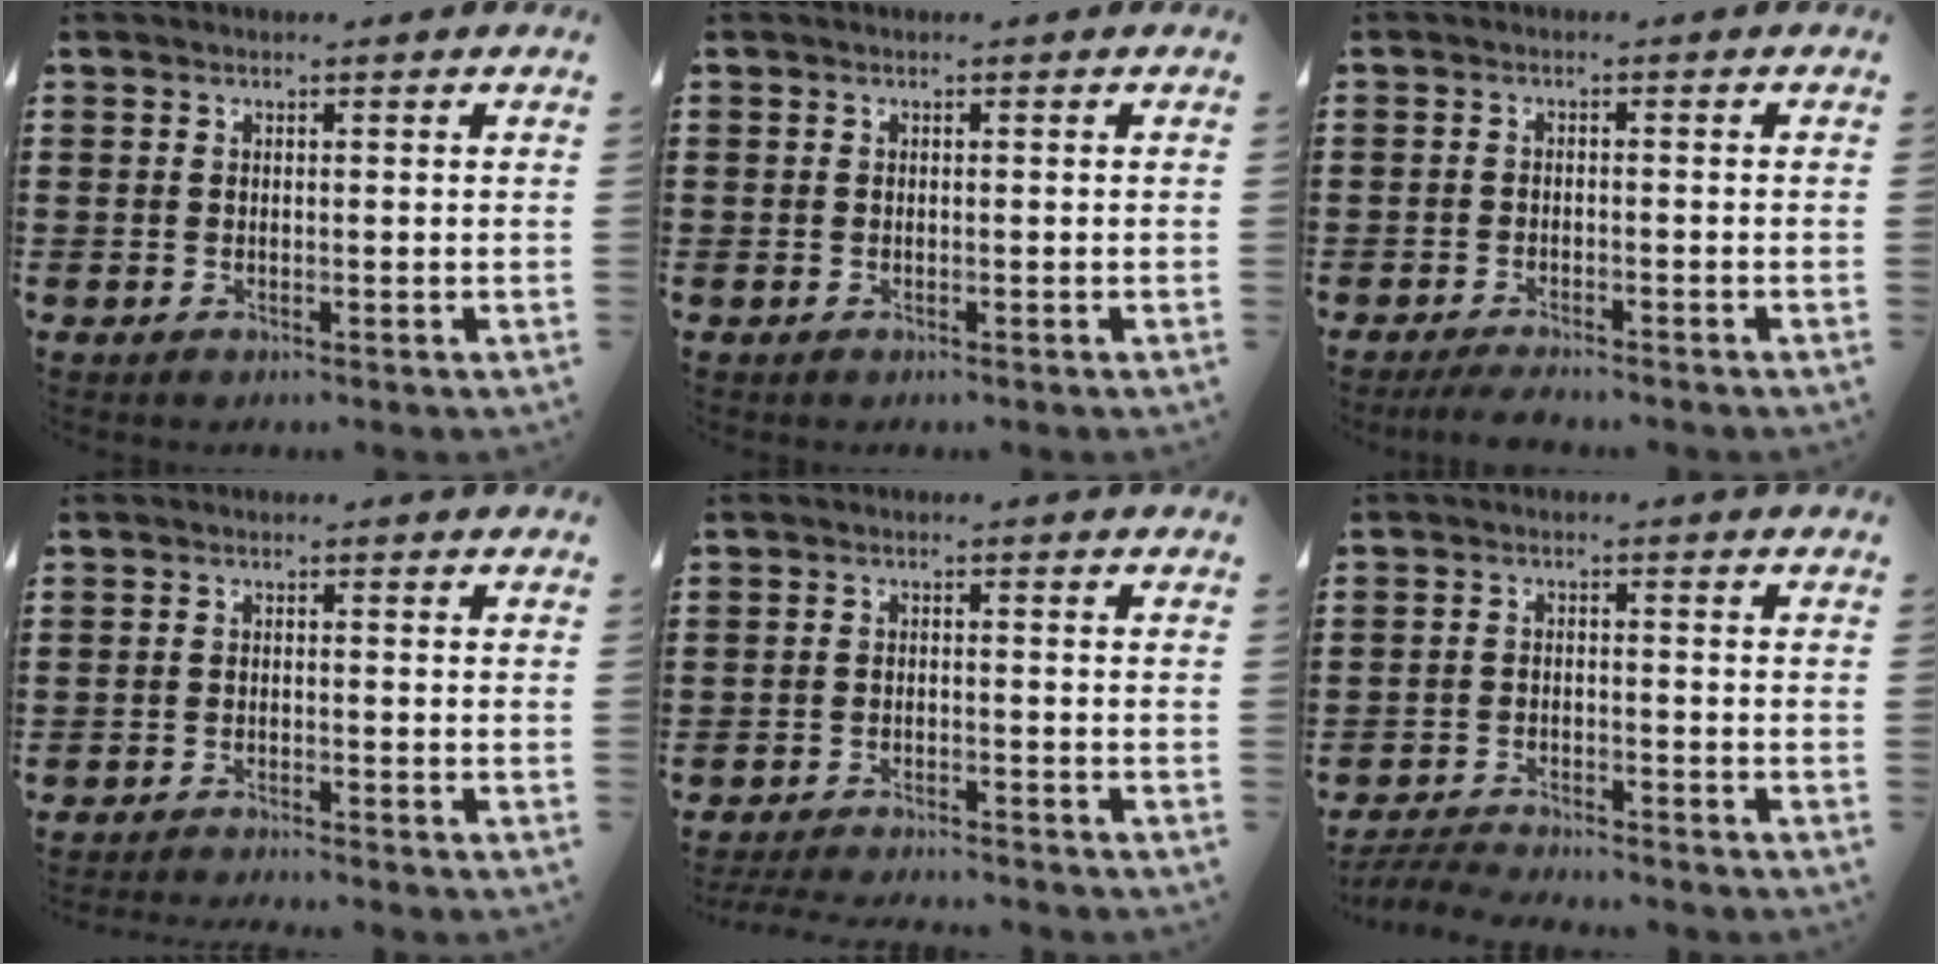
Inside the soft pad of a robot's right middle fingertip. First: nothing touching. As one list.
[{"total": 0.0}, {"total": 2.6, "force": [-2.5, 0.2, 0.8], "torque": [-0.021, -0.001, -0.052]}, {"total": 1.6, "force": [-1.5, -0.2, 0.2], "torque": [-0.004, 0.003, -0.031]}, {"total": 3.1, "force": [-3.0, 0.1, 0.4], "torque": [-0.016, -0.002, -0.066]}, {"total": 3.9, "force": [-3.8, 0.2, 0.6], "torque": [-0.018, -0.001, -0.082]}]